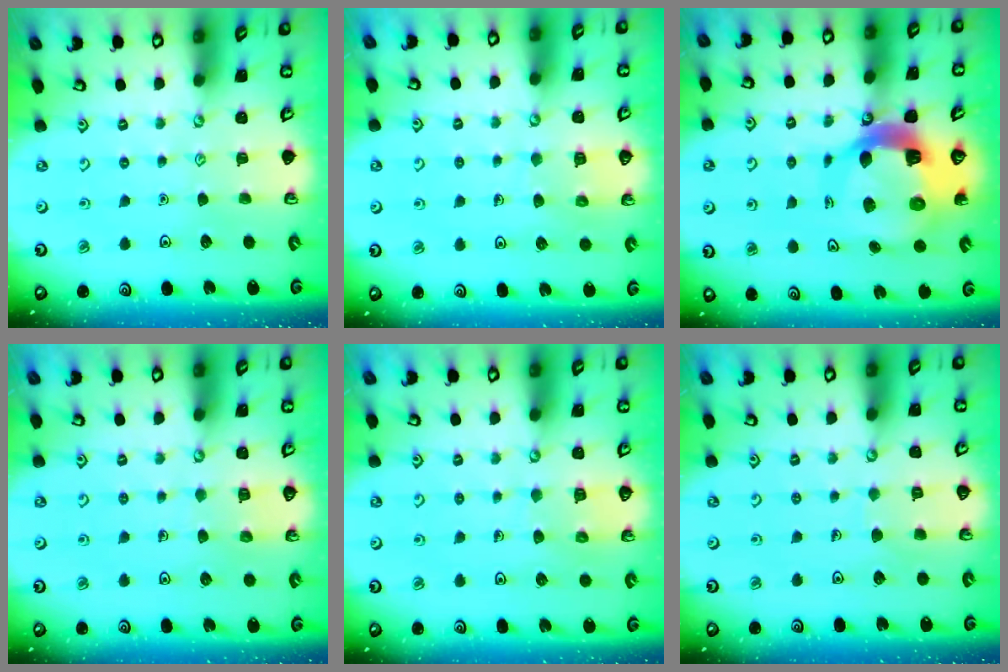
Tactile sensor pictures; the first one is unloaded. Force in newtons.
{"total": 6.4, "press": 6.4, "slide": 0.5}
{"total": 14.2, "press": 14.1, "slide": 1.9}
{"total": 4.8, "press": 4.8, "slide": 0.4}
{"total": 6.4, "press": 6.4, "slide": 0.5}
{"total": 5.9, "press": 5.9, "slide": 0.5}